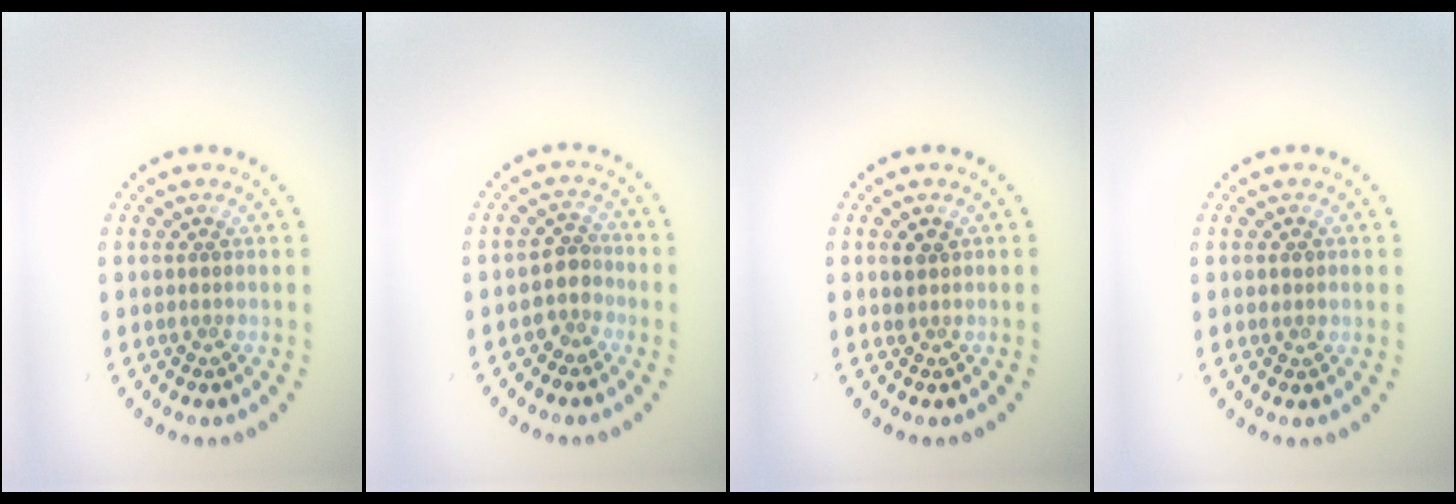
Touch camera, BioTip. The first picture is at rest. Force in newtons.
{"total": 2.2, "press": 1.7, "slide": 1.4}
{"total": 1.1, "press": 1.0, "slide": 0.5}
{"total": 0.7, "press": 0.7, "slide": 0.3}